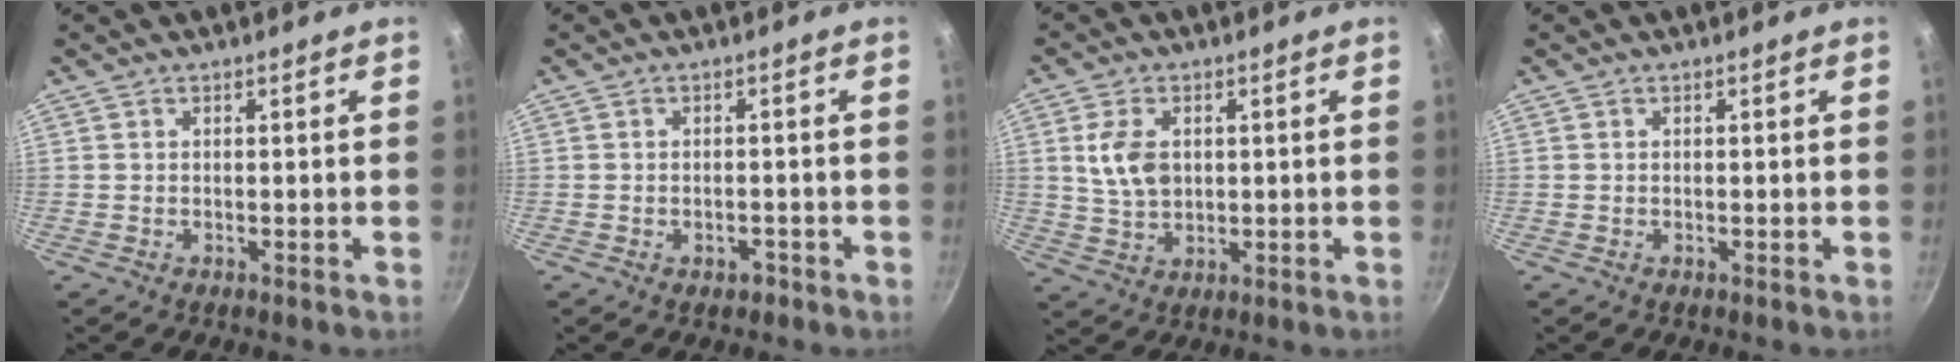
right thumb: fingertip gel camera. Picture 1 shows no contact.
{"total": 1.9, "force": [-1.2, 1.2, 1.0], "torque": [-0.007, 0.011, -0.013]}
{"total": 7.5, "force": [1.5, 5.0, 5.4], "torque": [-0.095, -0.006, 0.030]}
{"total": 0.0}